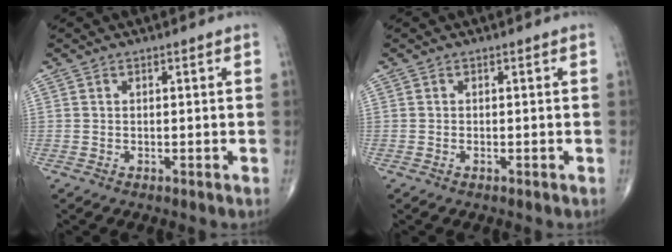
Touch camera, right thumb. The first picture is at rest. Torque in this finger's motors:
{"motor_torque": [0.16, 0.05, -0.09, -0.16, -0.01]}